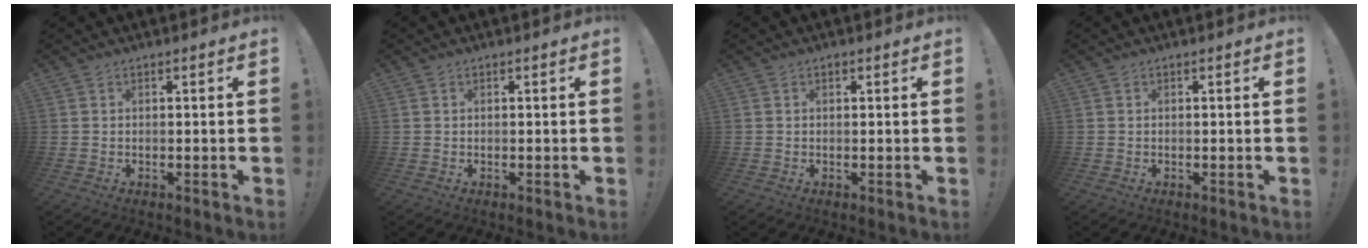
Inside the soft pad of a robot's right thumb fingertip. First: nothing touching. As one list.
[{"total": 0.0}, {"total": 0.5, "force": [0.3, 0.4, 0.1], "torque": [0.001, 0.000, 0.004]}, {"total": 0.0}]